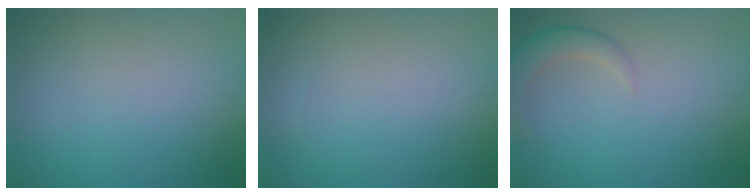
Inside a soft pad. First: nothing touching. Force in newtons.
{"total": 0.0}
{"total": 3.0, "press": 3.0, "slide": 0.2}